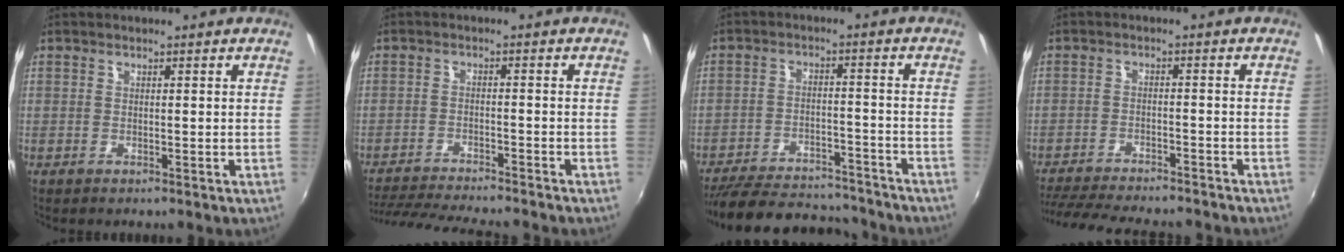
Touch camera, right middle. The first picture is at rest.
{"total": 12.9, "force": [-11.7, 1.1, 5.3], "torque": [-0.119, -0.019, -0.186]}
{"total": 21.7, "force": [-18.9, 6.5, 8.3], "torque": [-0.175, 0.003, -0.256]}
{"total": 16.2, "force": [-14.2, 3.3, 7.0], "torque": [-0.149, -0.024, -0.212]}